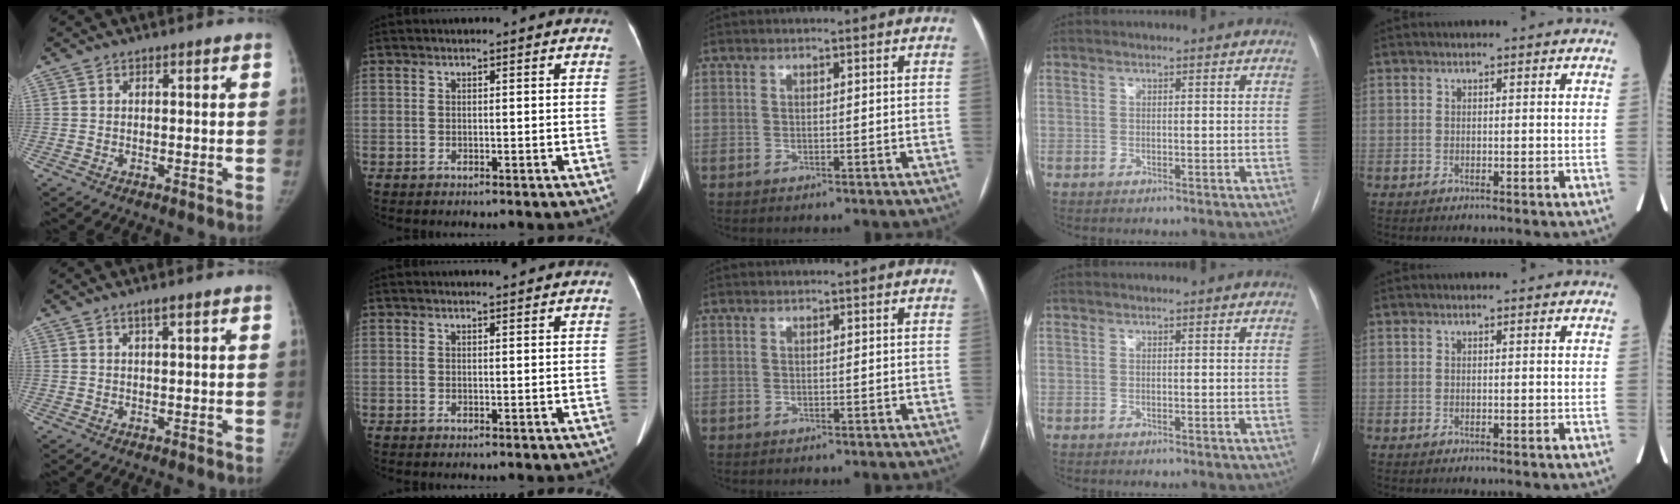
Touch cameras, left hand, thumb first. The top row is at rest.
{"thumb": {"total": 1.4, "force": [0.8, 0.1, 1.1], "torque": [-0.020, 0.000, 0.017]}, "index": {"total": 1.1, "force": [1.1, -0.1, 0.2], "torque": [-0.008, -0.001, 0.020]}}